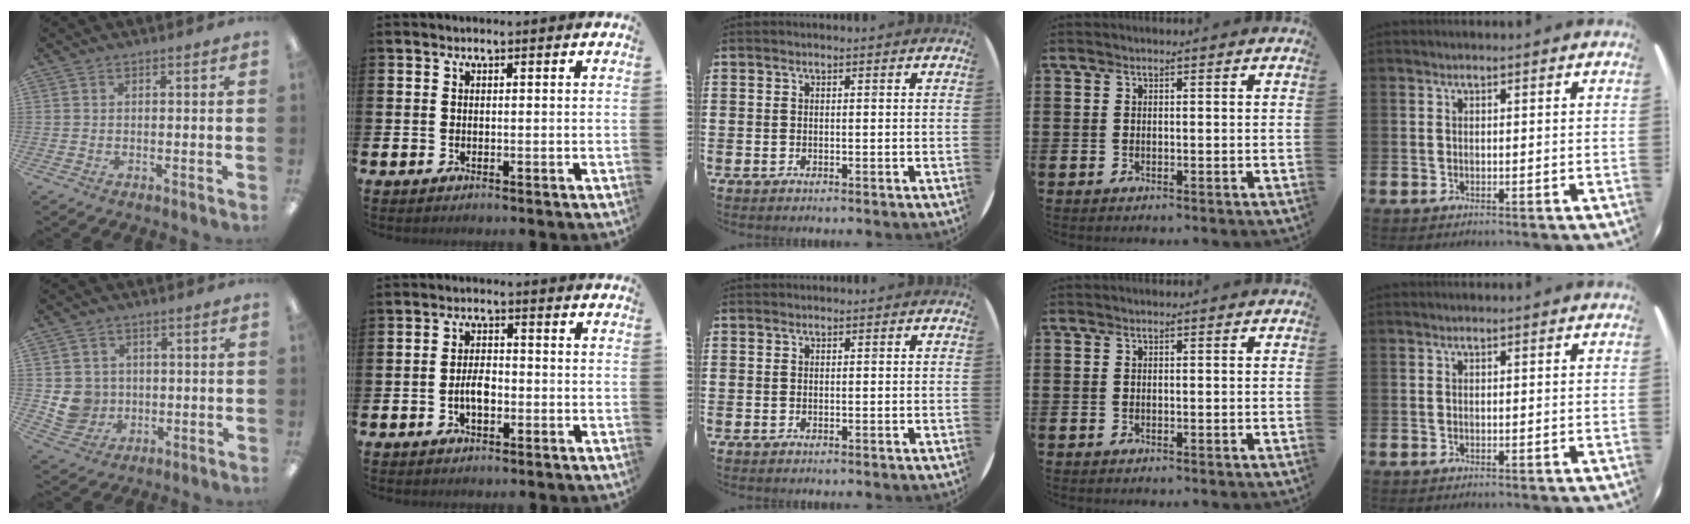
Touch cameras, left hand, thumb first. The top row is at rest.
{"thumb": {"total": 7.0, "force": [0.1, 6.9, 1.5], "torque": [-0.042, 0.008, 0.011]}, "index": {"total": 3.3, "force": [-0.8, 1.7, 2.7], "torque": [-0.042, 0.004, -0.018]}}